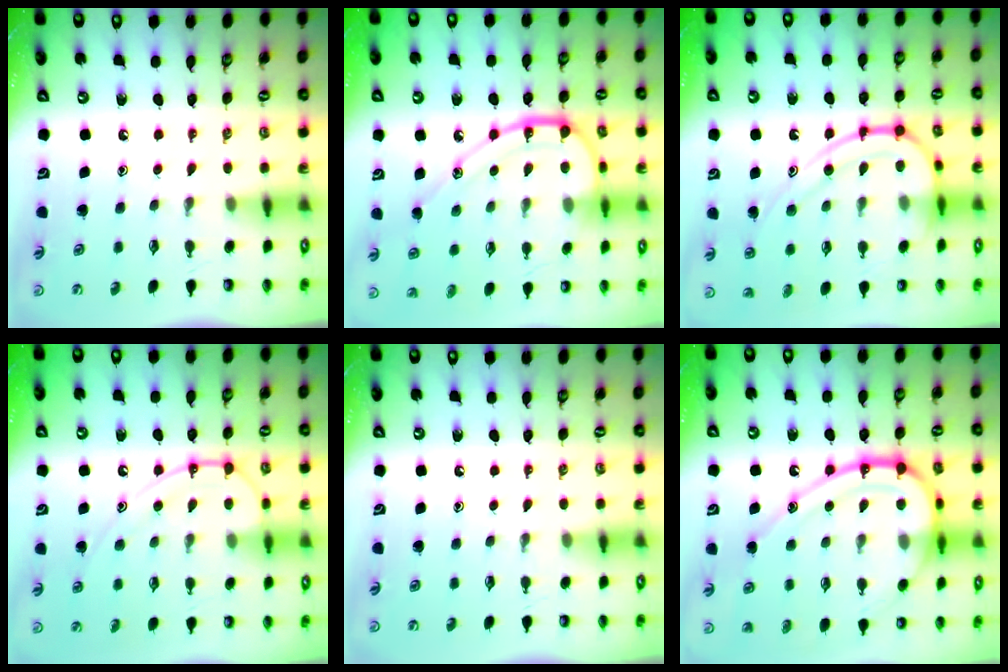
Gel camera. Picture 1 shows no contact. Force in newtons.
{"total": 15.8, "press": 15.8, "slide": 1.1}
{"total": 14.8, "press": 14.8, "slide": 0.6}
{"total": 11.1, "press": 11.1, "slide": 1.1}
{"total": 0.0}
{"total": 23.4, "press": 23.3, "slide": 2.2}